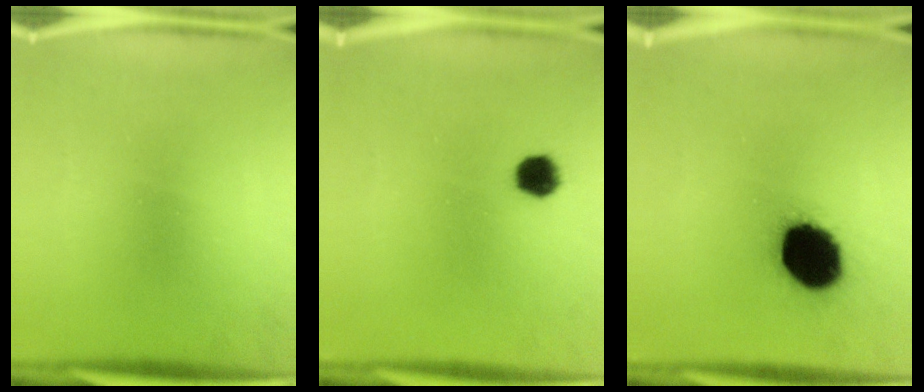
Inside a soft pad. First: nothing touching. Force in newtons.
{"total": 4.2}
{"total": 18.9}